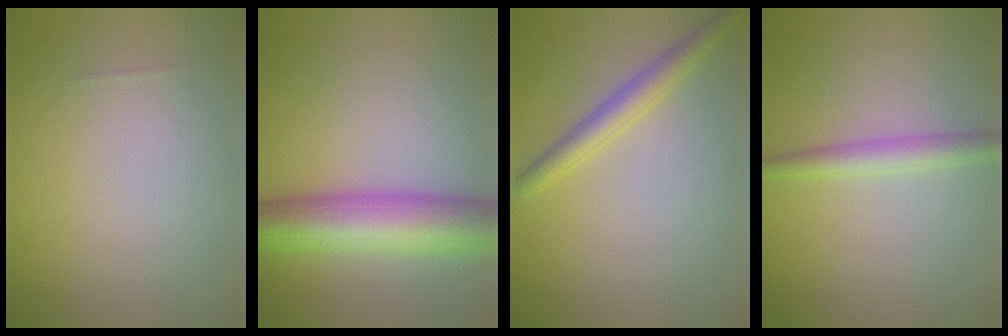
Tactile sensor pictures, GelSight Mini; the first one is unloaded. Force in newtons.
{"total": 9.5, "press": 9.5, "slide": 0.3}
{"total": 2.8, "press": 2.8, "slide": 0.1}
{"total": 2.4, "press": 2.4, "slide": 0.0}